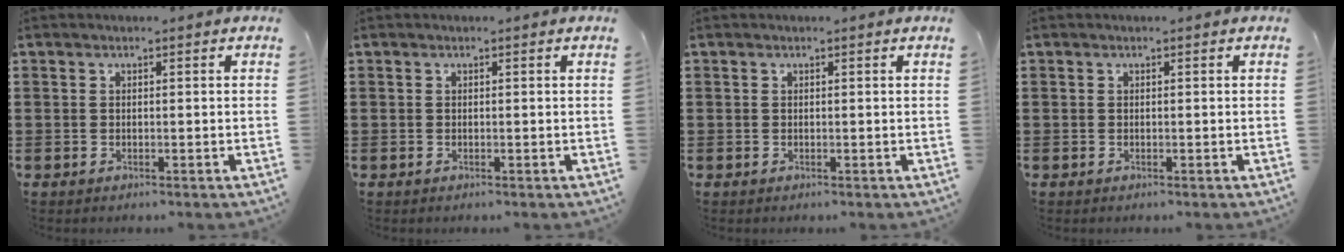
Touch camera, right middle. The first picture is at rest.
{"total": 0.0}
{"total": 0.0}
{"total": 0.0}